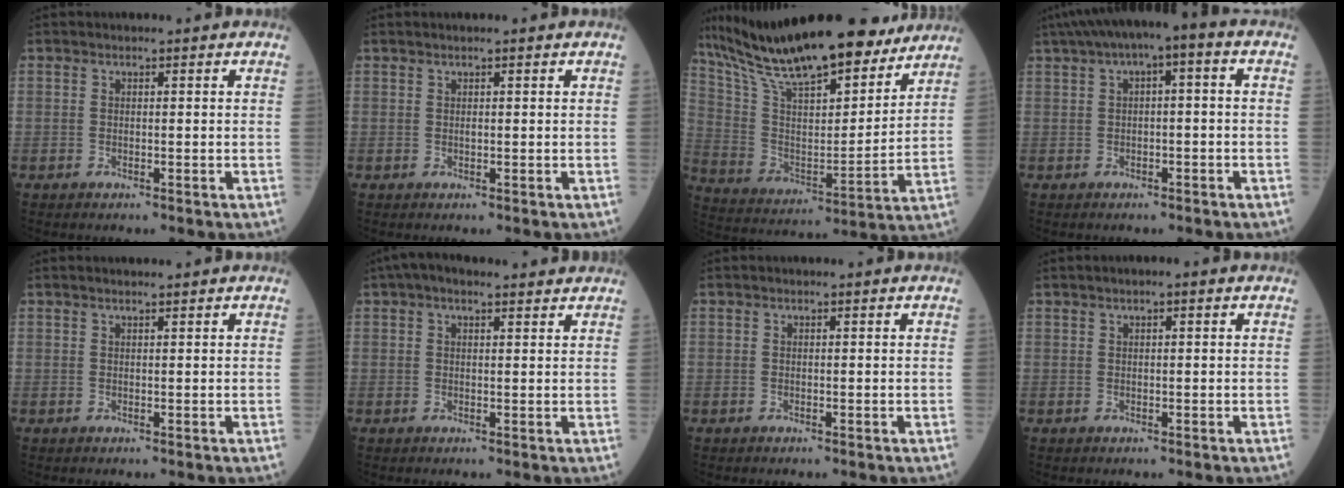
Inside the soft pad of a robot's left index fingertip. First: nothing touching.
{"total": 0.8, "force": [0.4, 0.2, 0.7], "torque": [-0.015, 0.008, 0.006]}
{"total": 25.0, "force": [21.0, 5.0, 12.6], "torque": [-0.221, 0.010, 0.344]}
{"total": 7.5, "force": [2.4, 2.2, 6.8], "torque": [-0.117, 0.043, 0.032]}
{"total": 1.7, "force": [1.5, 0.0, 0.9], "torque": [-0.011, 0.013, 0.024]}
{"total": 6.8, "force": [5.2, 2.2, 3.7], "torque": [-0.064, 0.044, 0.077]}
{"total": 0.0}
{"total": 1.5, "force": [0.7, 0.3, 1.2], "torque": [-0.021, 0.009, 0.009]}